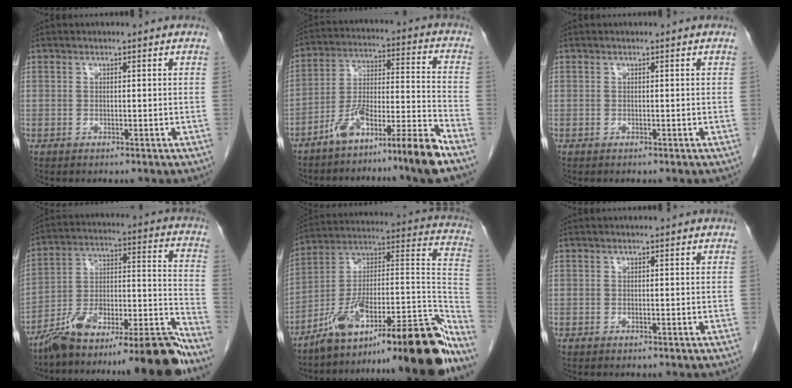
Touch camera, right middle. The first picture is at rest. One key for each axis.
{"total": 11.8, "fx": -9.0, "fy": -1.0, "fz": 7.6, "tx": -0.132, "ty": 0.015, "tz": -0.157}
{"total": 0.0}
{"total": 20.0, "fx": -17.5, "fy": 0.6, "fz": 9.7, "tx": -0.123, "ty": 0.039, "tz": -0.287}
{"total": 29.5, "fx": -21.5, "fy": 3.5, "fz": 19.9, "tx": -0.203, "ty": 0.015, "tz": -0.336}
{"total": 0.0}